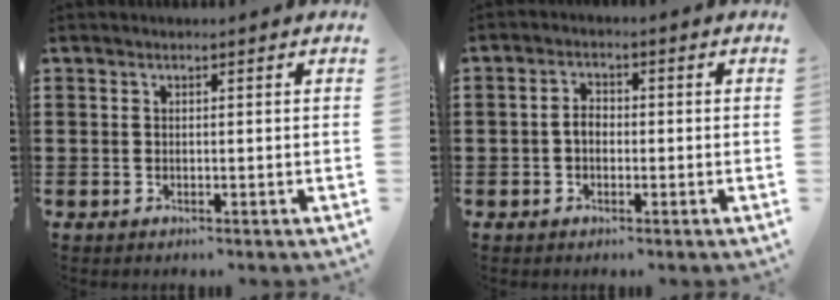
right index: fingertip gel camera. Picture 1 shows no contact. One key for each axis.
{"total": 2.5, "fx": -0.5, "fy": 1.7, "fz": 1.8, "tx": -0.042, "ty": 0.001, "tz": -0.014}